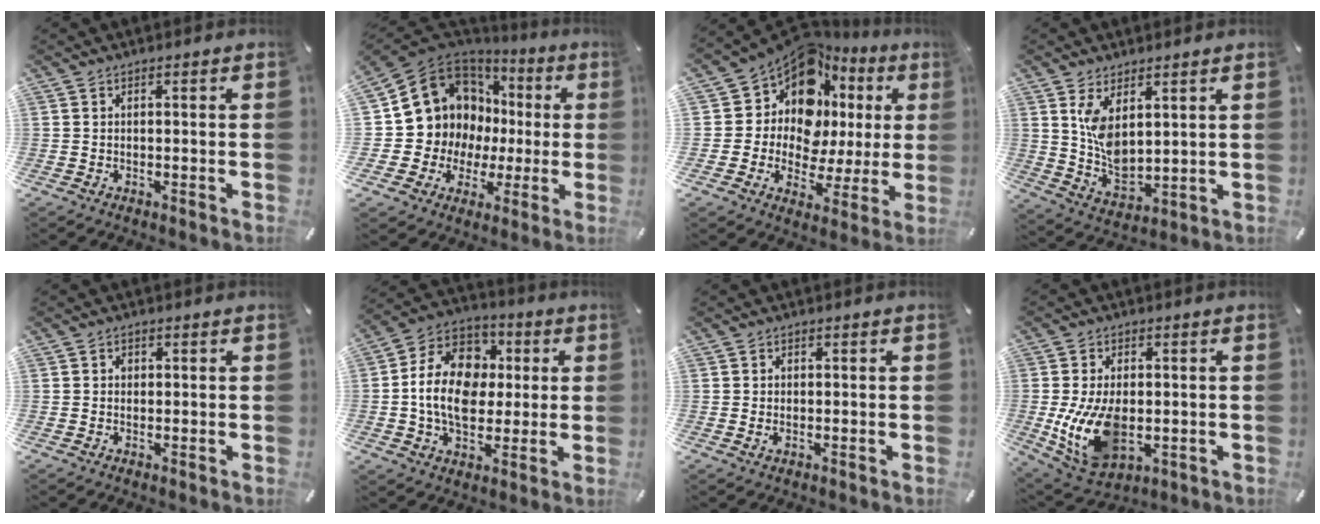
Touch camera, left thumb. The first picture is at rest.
{"total": 11.9, "force": [3.8, 11.2, 1.9], "torque": [-0.048, -0.063, 0.092]}
{"total": 13.6, "force": [7.0, 9.7, 6.5], "torque": [-0.120, -0.070, 0.128]}
{"total": 8.2, "force": [3.7, 4.6, 5.6], "torque": [-0.119, -0.027, 0.066]}
{"total": 1.1, "force": [0.2, 1.0, 0.4], "torque": [-0.001, 0.002, 0.001]}
{"total": 15.3, "force": [-0.3, 12.1, 9.3], "torque": [-0.194, 0.013, -0.005]}
{"total": 1.0, "force": [0.1, 0.8, 0.6], "torque": [-0.005, 0.001, -0.001]}
{"total": 13.5, "force": [-1.4, 8.8, 10.1], "torque": [-0.206, -0.009, -0.020]}